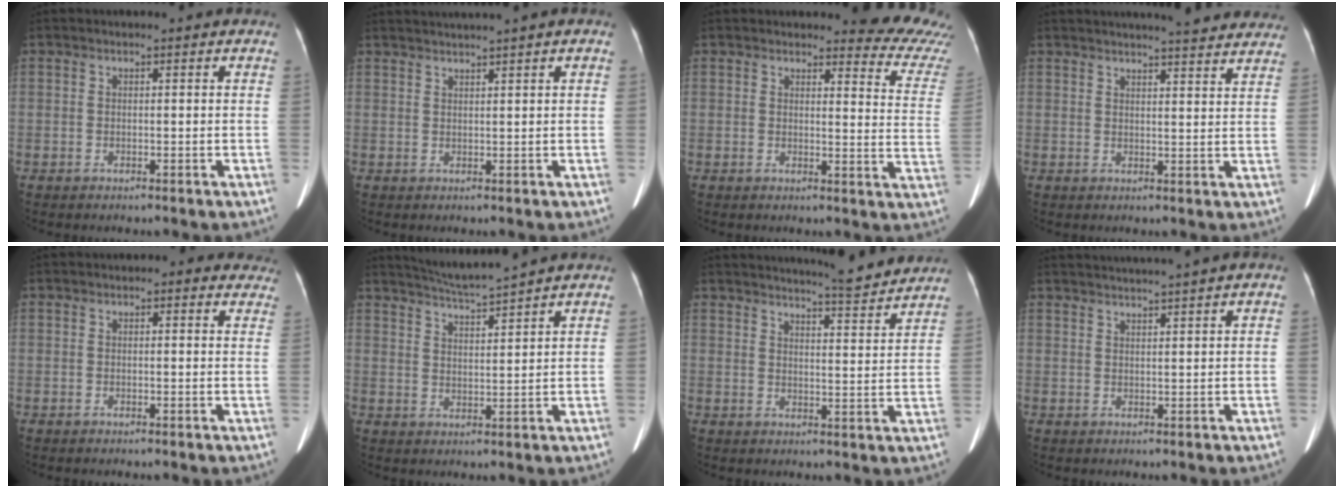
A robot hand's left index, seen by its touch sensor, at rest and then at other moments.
{"total": 4.0, "force": [3.3, -1.0, 2.1], "torque": [-0.033, 0.025, 0.058]}
{"total": 10.8, "force": [10.7, 1.2, 1.0], "torque": [0.019, -0.092, 0.082]}
{"total": 15.0, "force": [13.7, 1.6, 5.9], "torque": [-0.070, 0.009, 0.154]}
{"total": 3.0, "force": [2.3, 1.7, 1.1], "torque": [0.007, 0.007, 0.007]}
{"total": 6.0, "force": [5.6, -1.5, 1.6], "torque": [-0.038, -0.004, 0.106]}
{"total": 8.5, "force": [8.1, -0.4, 2.7], "torque": [-0.047, -0.008, 0.104]}
{"total": 5.5, "force": [4.7, -1.3, 2.5], "torque": [-0.038, 0.021, 0.073]}